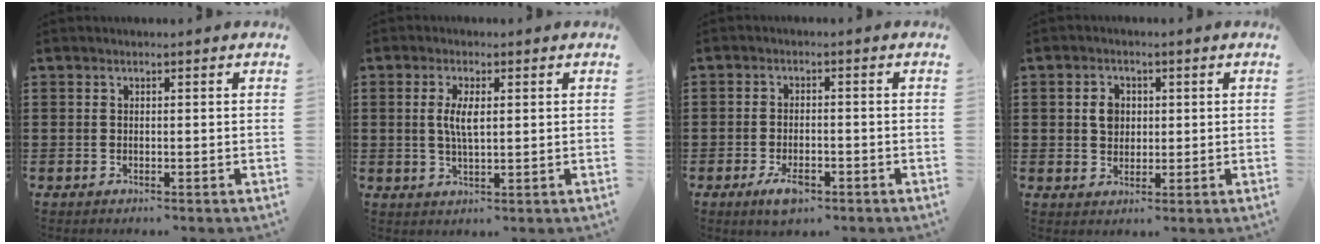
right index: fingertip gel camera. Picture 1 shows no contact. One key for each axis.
{"total": 4.1, "fx": 0.6, "fy": 1.3, "fz": 3.9, "tx": -0.077, "ty": 0.006, "tz": 0.009}
{"total": 3.5, "fx": -1.9, "fy": 1.5, "fz": 2.6, "tx": -0.056, "ty": 0.000, "tz": -0.037}
{"total": 3.5, "fx": 0.5, "fy": 2.8, "fz": 2.0, "tx": -0.047, "ty": 0.012, "tz": 0.007}